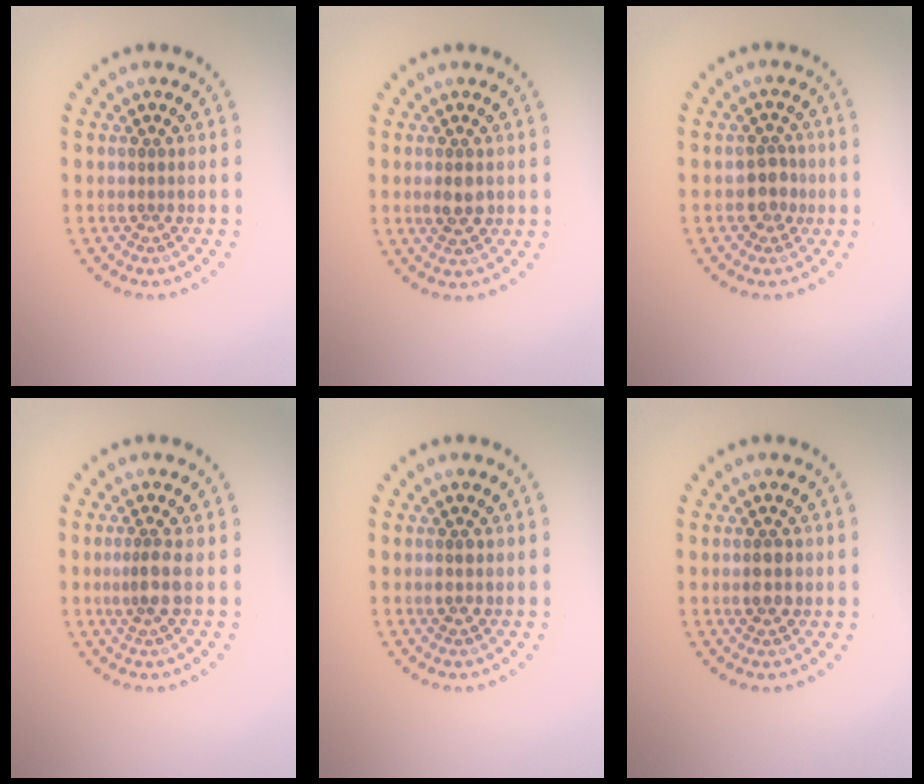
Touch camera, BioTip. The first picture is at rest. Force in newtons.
{"total": 1.9, "press": 1.9, "slide": 0.3}
{"total": 2.2, "press": 2.0, "slide": 0.9}
{"total": 2.0, "press": 1.7, "slide": 1.1}
{"total": 1.3, "press": 1.3, "slide": 0.1}
{"total": 2.4, "press": 2.4, "slide": 0.1}